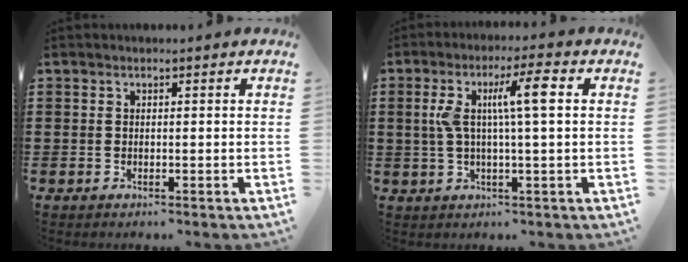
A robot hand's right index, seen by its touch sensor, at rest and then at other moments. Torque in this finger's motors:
{"motor_torque": [0.75, -0.07, 0.30, 0.08]}